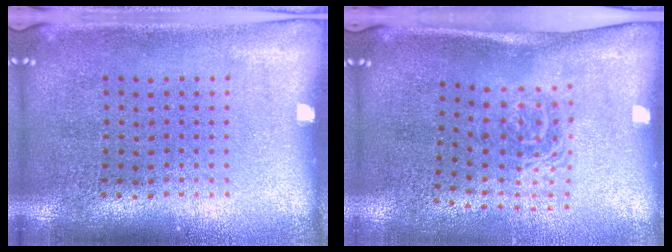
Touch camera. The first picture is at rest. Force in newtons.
{"total": 1.6, "press": 1.1, "slide": 1.1}